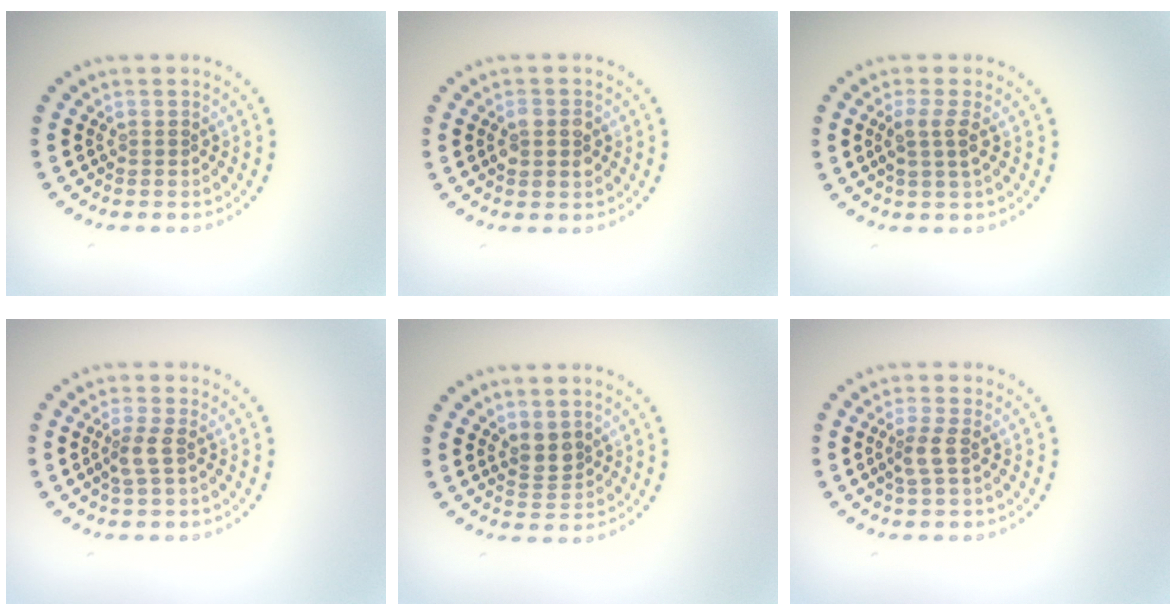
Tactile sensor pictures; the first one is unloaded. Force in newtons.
{"total": 2.3, "press": 2.3, "slide": 0.2}
{"total": 2.0, "press": 1.7, "slide": 1.0}
{"total": 1.7, "press": 1.4, "slide": 0.8}
{"total": 2.0, "press": 1.8, "slide": 0.9}
{"total": 1.7, "press": 1.4, "slide": 0.8}